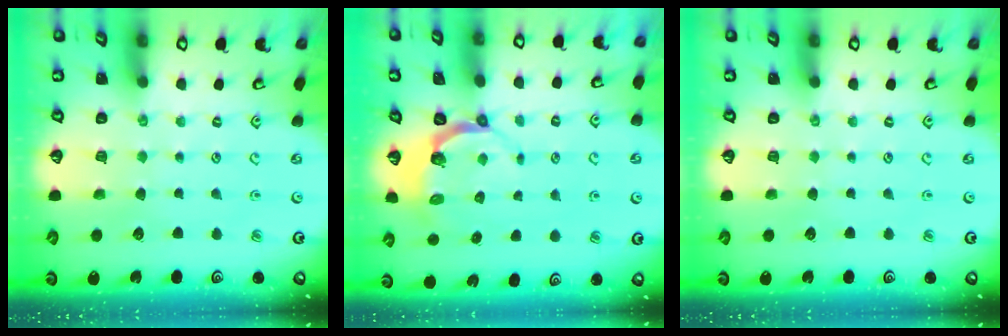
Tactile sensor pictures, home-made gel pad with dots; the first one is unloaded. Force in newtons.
{"total": 4.7, "press": 3.7, "slide": 2.8}
{"total": 0.0}